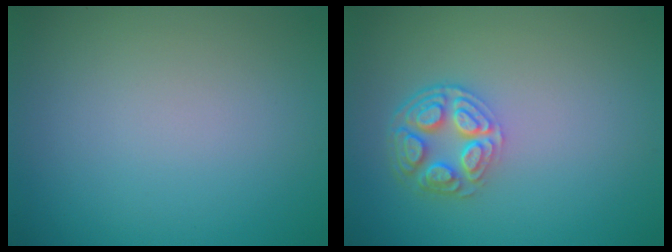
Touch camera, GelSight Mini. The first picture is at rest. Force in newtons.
{"total": 4.5, "press": 3.3, "slide": 3.0}